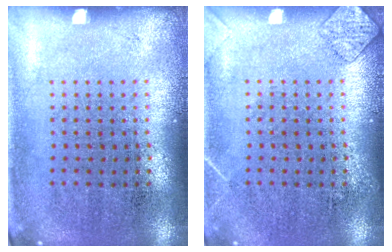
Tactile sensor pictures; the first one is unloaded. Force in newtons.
{"total": 1.4, "press": 1.4, "slide": 0.1}